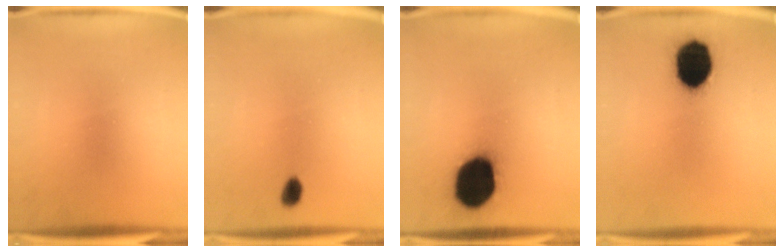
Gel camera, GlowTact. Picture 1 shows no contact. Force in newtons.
{"total": 2.4}
{"total": 19.9}
{"total": 16.0}